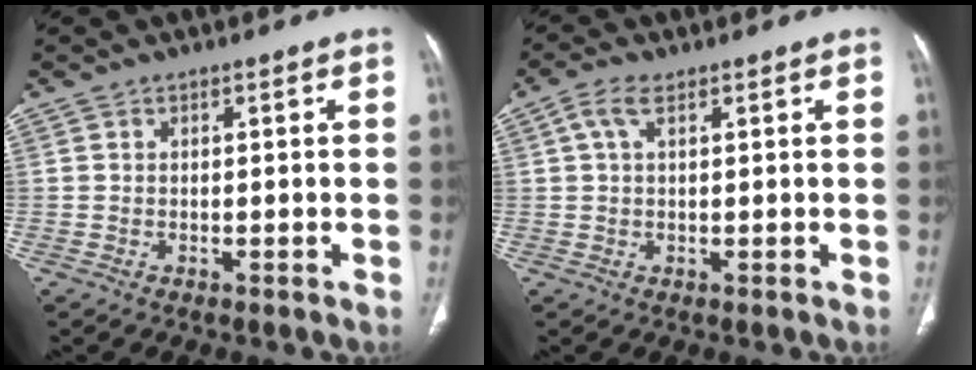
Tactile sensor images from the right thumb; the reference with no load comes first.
{"total": 3.4, "force": [1.4, 1.6, 2.7], "torque": [-0.062, 0.013, 0.030]}